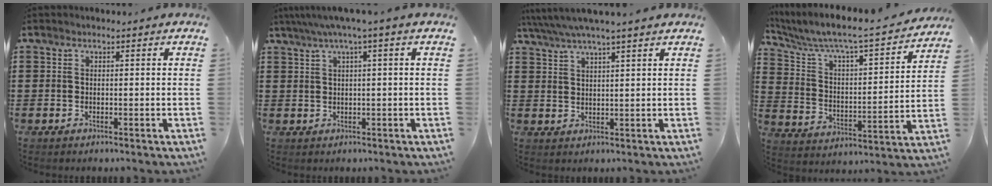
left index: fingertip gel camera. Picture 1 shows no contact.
{"total": 2.5, "force": [0.7, -0.3, 2.4], "torque": [-0.046, -0.004, 0.010]}
{"total": 3.9, "force": [3.3, 0.1, 2.1], "torque": [-0.050, -0.007, 0.058]}
{"total": 5.4, "force": [4.7, 0.5, 2.6], "torque": [-0.076, -0.044, 0.070]}